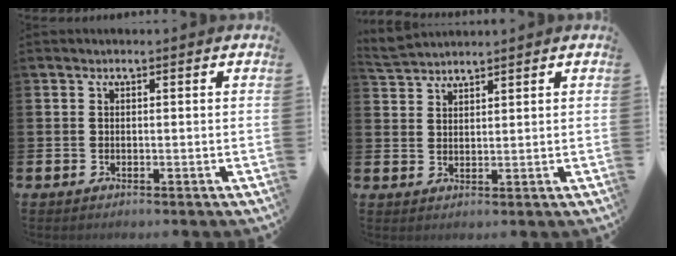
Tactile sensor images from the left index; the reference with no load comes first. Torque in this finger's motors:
{"motor_torque": [0.90, -1.24, 0.41, 0.14]}